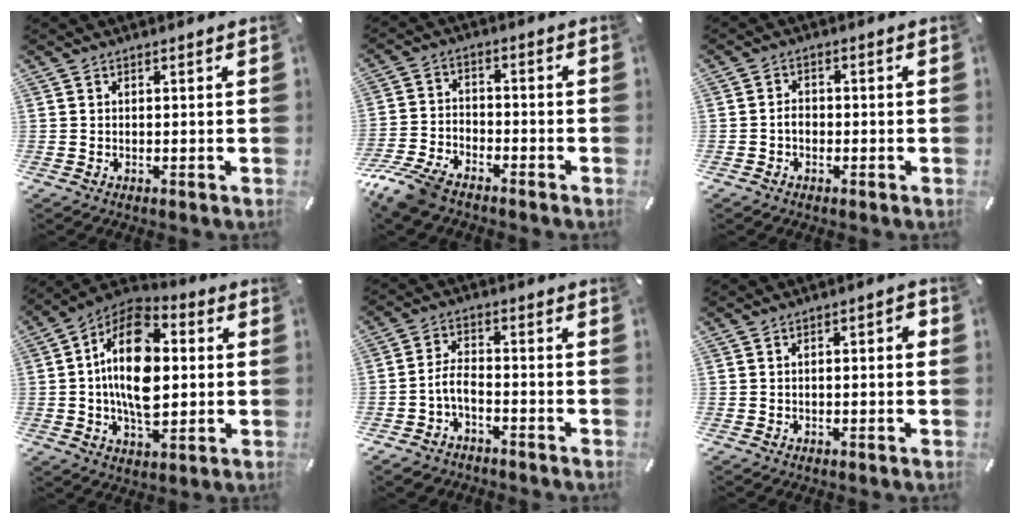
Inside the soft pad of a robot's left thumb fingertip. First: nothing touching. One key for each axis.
{"total": 9.3, "fx": -7.7, "fy": 3.5, "fz": 4.0, "tx": -0.089, "ty": 0.031, "tz": -0.151}
{"total": 2.7, "fx": -0.9, "fy": 1.9, "fz": 1.7, "tx": -0.031, "ty": 0.007, "tz": -0.017}
{"total": 18.3, "fx": 0.4, "fy": 11.2, "fz": 14.5, "tx": -0.286, "ty": 0.006, "tz": 0.001}
{"total": 5.5, "fx": -2.8, "fy": 3.1, "fz": 3.6, "tx": -0.080, "ty": 0.012, "tz": -0.058}
{"total": 3.0, "fx": -0.7, "fy": 1.1, "fz": 2.7, "tx": -0.044, "ty": 0.011, "tz": -0.014}